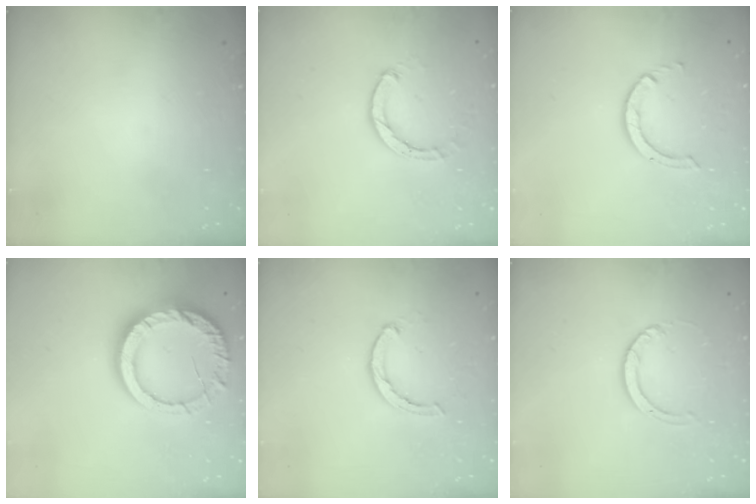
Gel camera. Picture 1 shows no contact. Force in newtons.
{"total": 3.0, "press": 3.0, "slide": 0.4}
{"total": 2.9, "press": 2.9, "slide": 0.2}
{"total": 13.7, "press": 13.7, "slide": 1.3}
{"total": 2.1, "press": 2.0, "slide": 0.4}
{"total": 3.2, "press": 3.2, "slide": 0.3}